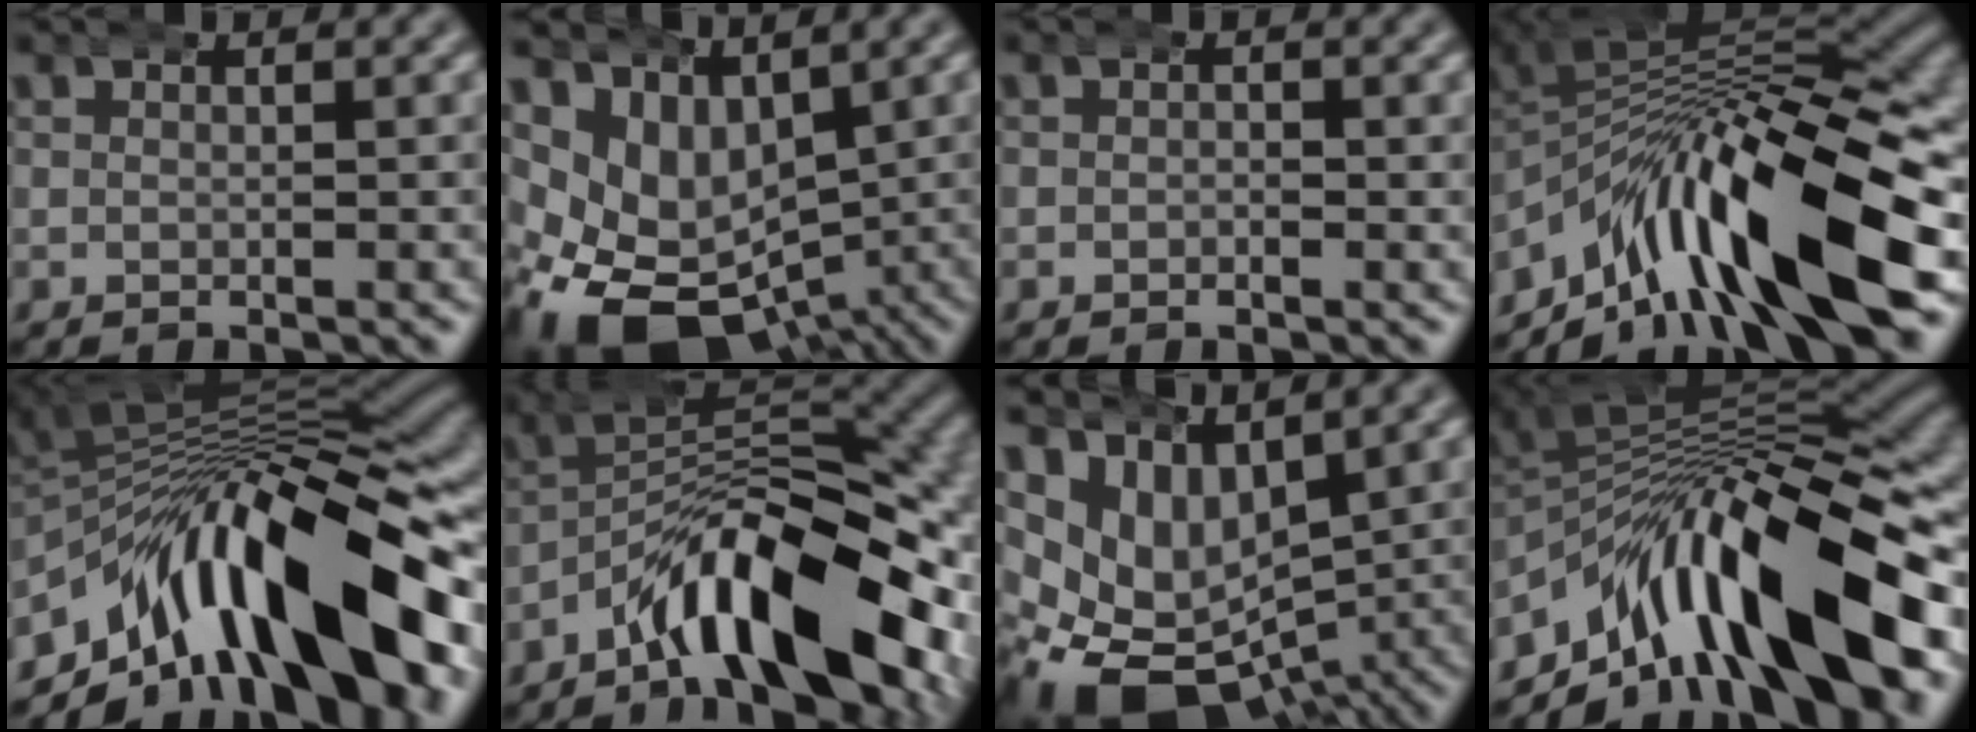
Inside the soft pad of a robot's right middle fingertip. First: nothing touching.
{"total": 14.2, "force": [-3.8, 10.8, 8.4], "torque": [-0.179, -0.073, -0.037]}
{"total": 0.0}
{"total": 17.9, "force": [-4.7, 9.4, 14.5], "torque": [-0.205, 0.000, -0.066]}
{"total": 21.3, "force": [-3.9, 12.1, 17.1], "torque": [-0.232, 0.009, -0.061]}
{"total": 14.4, "force": [-3.9, 7.3, 11.8], "torque": [-0.170, -0.010, -0.056]}
{"total": 14.6, "force": [-3.9, 11.2, 8.6], "torque": [-0.189, -0.072, -0.038]}
{"total": 19.3, "force": [-3.8, 10.8, 15.5], "torque": [-0.221, 0.003, -0.056]}